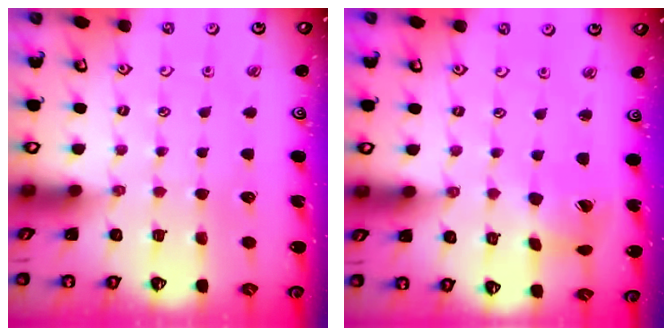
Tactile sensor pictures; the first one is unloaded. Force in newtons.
{"total": 4.8, "press": 4.8, "slide": 0.4}